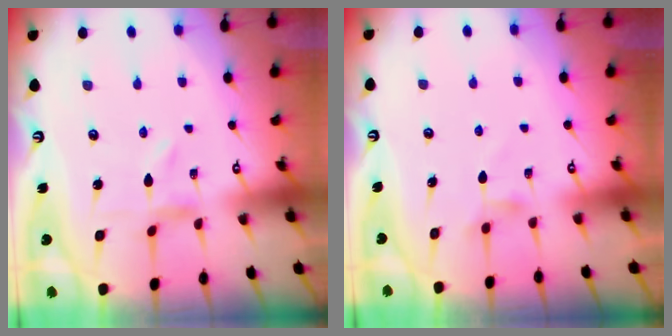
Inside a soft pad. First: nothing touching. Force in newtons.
{"total": 3.6, "press": 3.6, "slide": 0.4}